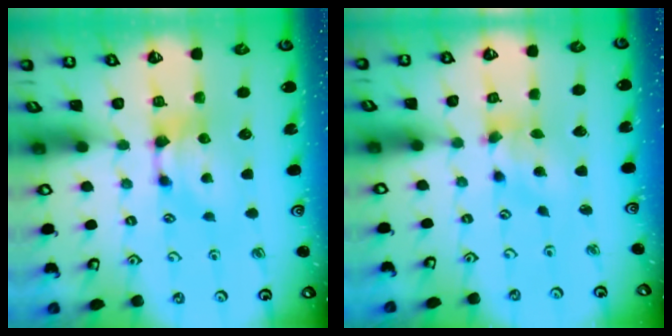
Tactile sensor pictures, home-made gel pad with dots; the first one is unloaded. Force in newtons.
{"total": 1.8, "press": 1.3, "slide": 1.2}